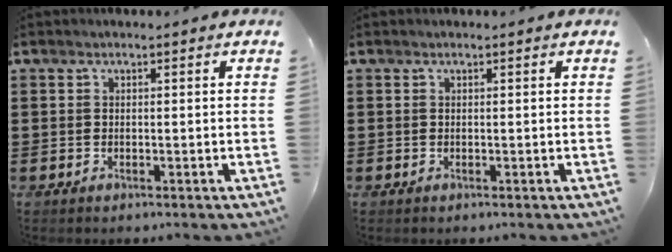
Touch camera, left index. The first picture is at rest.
{"total": 0.0}